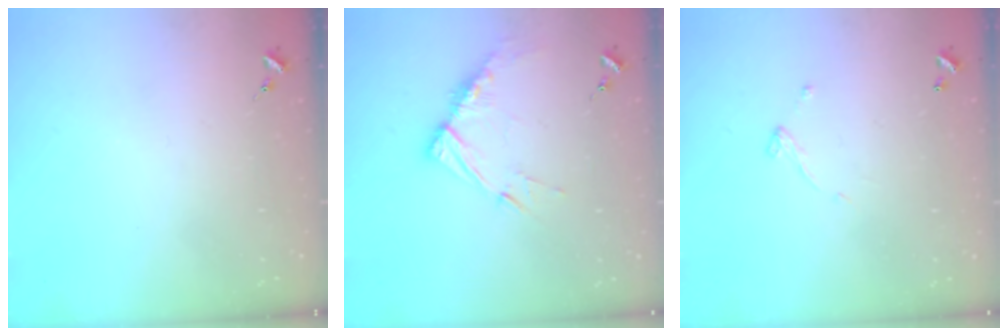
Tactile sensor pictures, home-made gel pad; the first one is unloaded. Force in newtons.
{"total": 10.5, "press": 10.4, "slide": 1.0}
{"total": 4.9, "press": 4.9, "slide": 0.1}